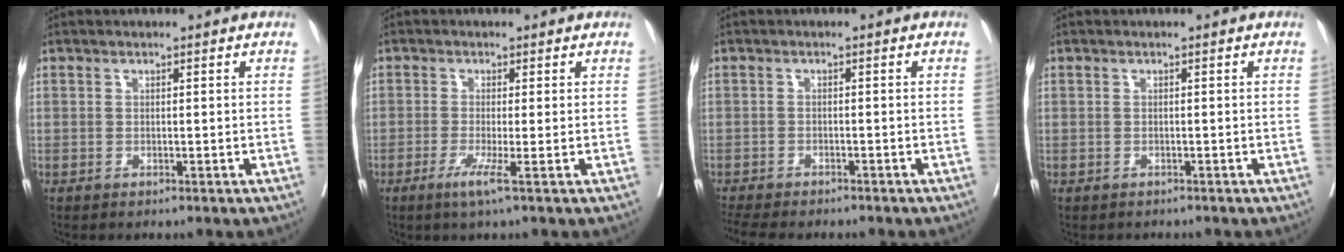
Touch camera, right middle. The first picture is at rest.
{"total": 3.0, "force": [-1.0, -1.4, 2.4], "torque": [-0.044, -0.010, -0.024]}
{"total": 8.3, "force": [-7.4, 1.2, 3.7], "torque": [-0.057, -0.006, -0.108]}
{"total": 0.6, "force": [-0.6, -0.2, -0.1], "torque": [-0.006, 0.000, -0.010]}